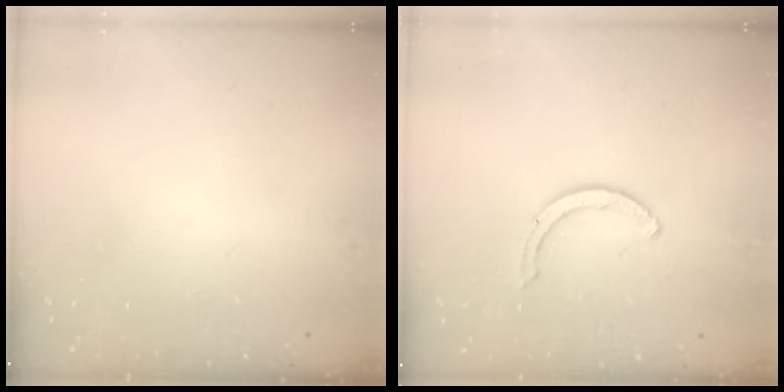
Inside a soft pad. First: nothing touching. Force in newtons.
{"total": 2.9, "press": 2.9, "slide": 0.4}